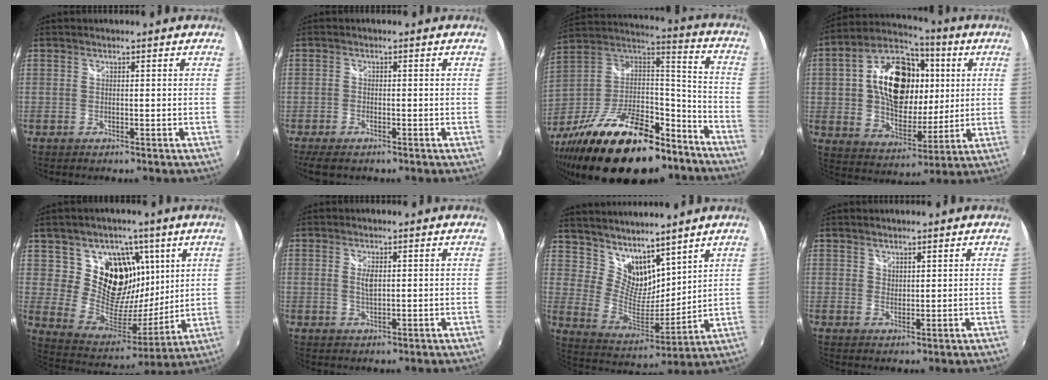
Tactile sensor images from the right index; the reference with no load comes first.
{"total": 4.8, "force": [-3.5, 1.7, 2.7], "torque": [-0.066, -0.018, -0.062]}
{"total": 32.4, "force": [-21.2, 13.9, 20.2], "torque": [-0.371, -0.004, -0.323]}
{"total": 23.3, "force": [4.5, 14.9, 17.4], "torque": [-0.342, 0.044, 0.078]}
{"total": 17.0, "force": [7.5, 13.1, 7.8], "torque": [-0.153, -0.012, 0.140]}
{"total": 2.6, "force": [0.5, 1.2, 2.2], "torque": [-0.040, -0.002, 0.009]}
{"total": 12.4, "force": [9.9, 5.7, 4.9], "torque": [-0.098, -0.005, 0.195]}
{"total": 2.0, "force": [1.7, 0.9, 0.4], "torque": [0.000, 0.002, 0.030]}